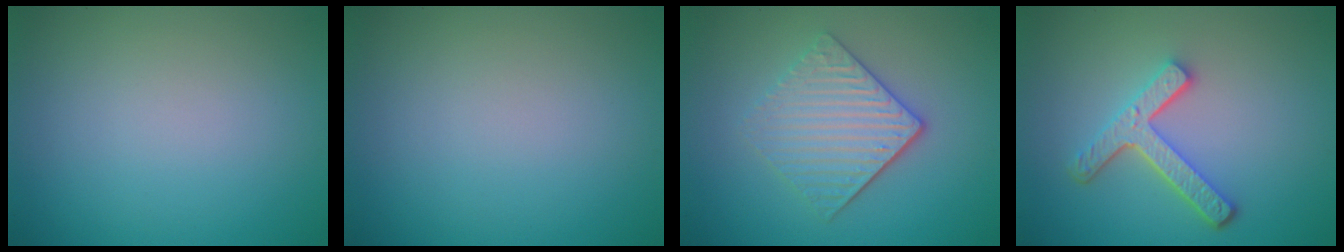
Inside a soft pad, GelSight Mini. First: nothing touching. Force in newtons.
{"total": 0.0}
{"total": 4.0, "press": 3.3, "slide": 2.3}
{"total": 4.3, "press": 3.3, "slide": 2.8}